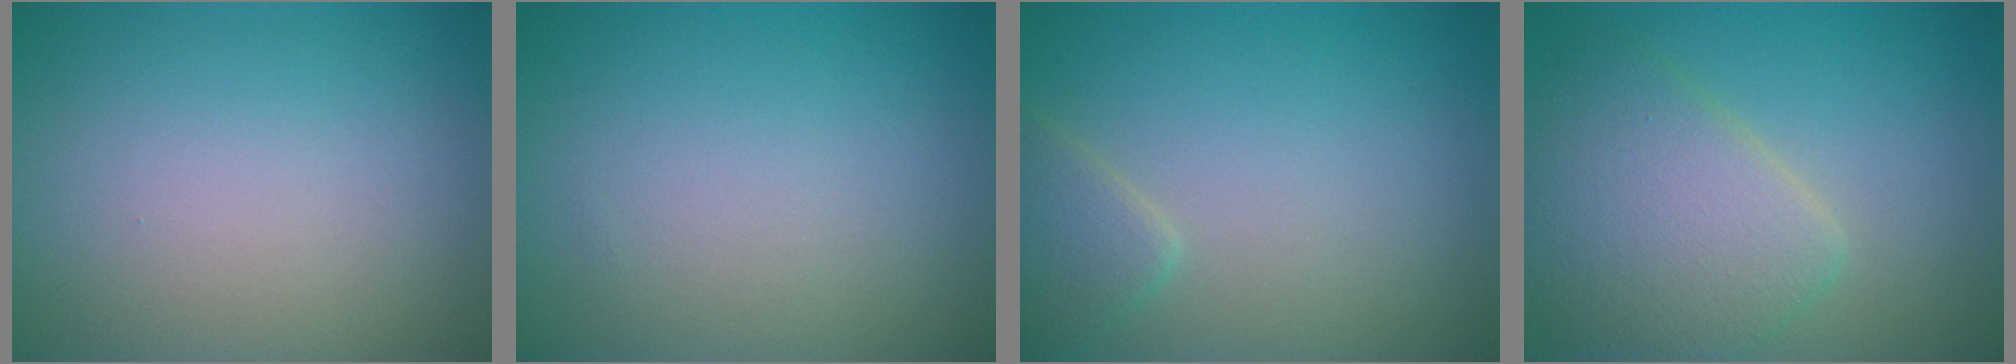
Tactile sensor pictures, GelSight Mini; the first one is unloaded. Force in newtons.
{"total": 0.0}
{"total": 2.1, "press": 2.1, "slide": 0.1}
{"total": 6.0, "press": 5.9, "slide": 0.4}